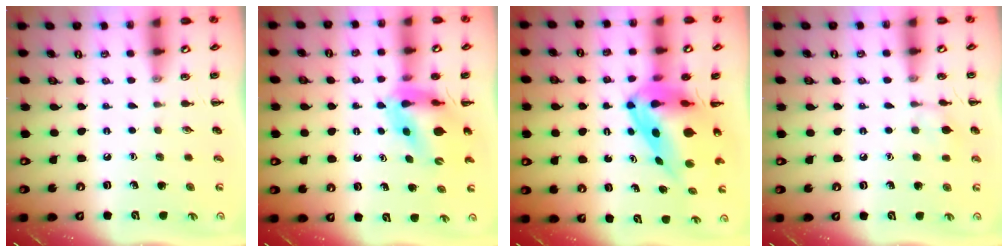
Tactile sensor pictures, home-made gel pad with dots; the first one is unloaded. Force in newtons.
{"total": 9.3, "press": 8.9, "slide": 2.8}
{"total": 9.3, "press": 8.9, "slide": 2.7}
{"total": 7.0, "press": 6.7, "slide": 1.7}